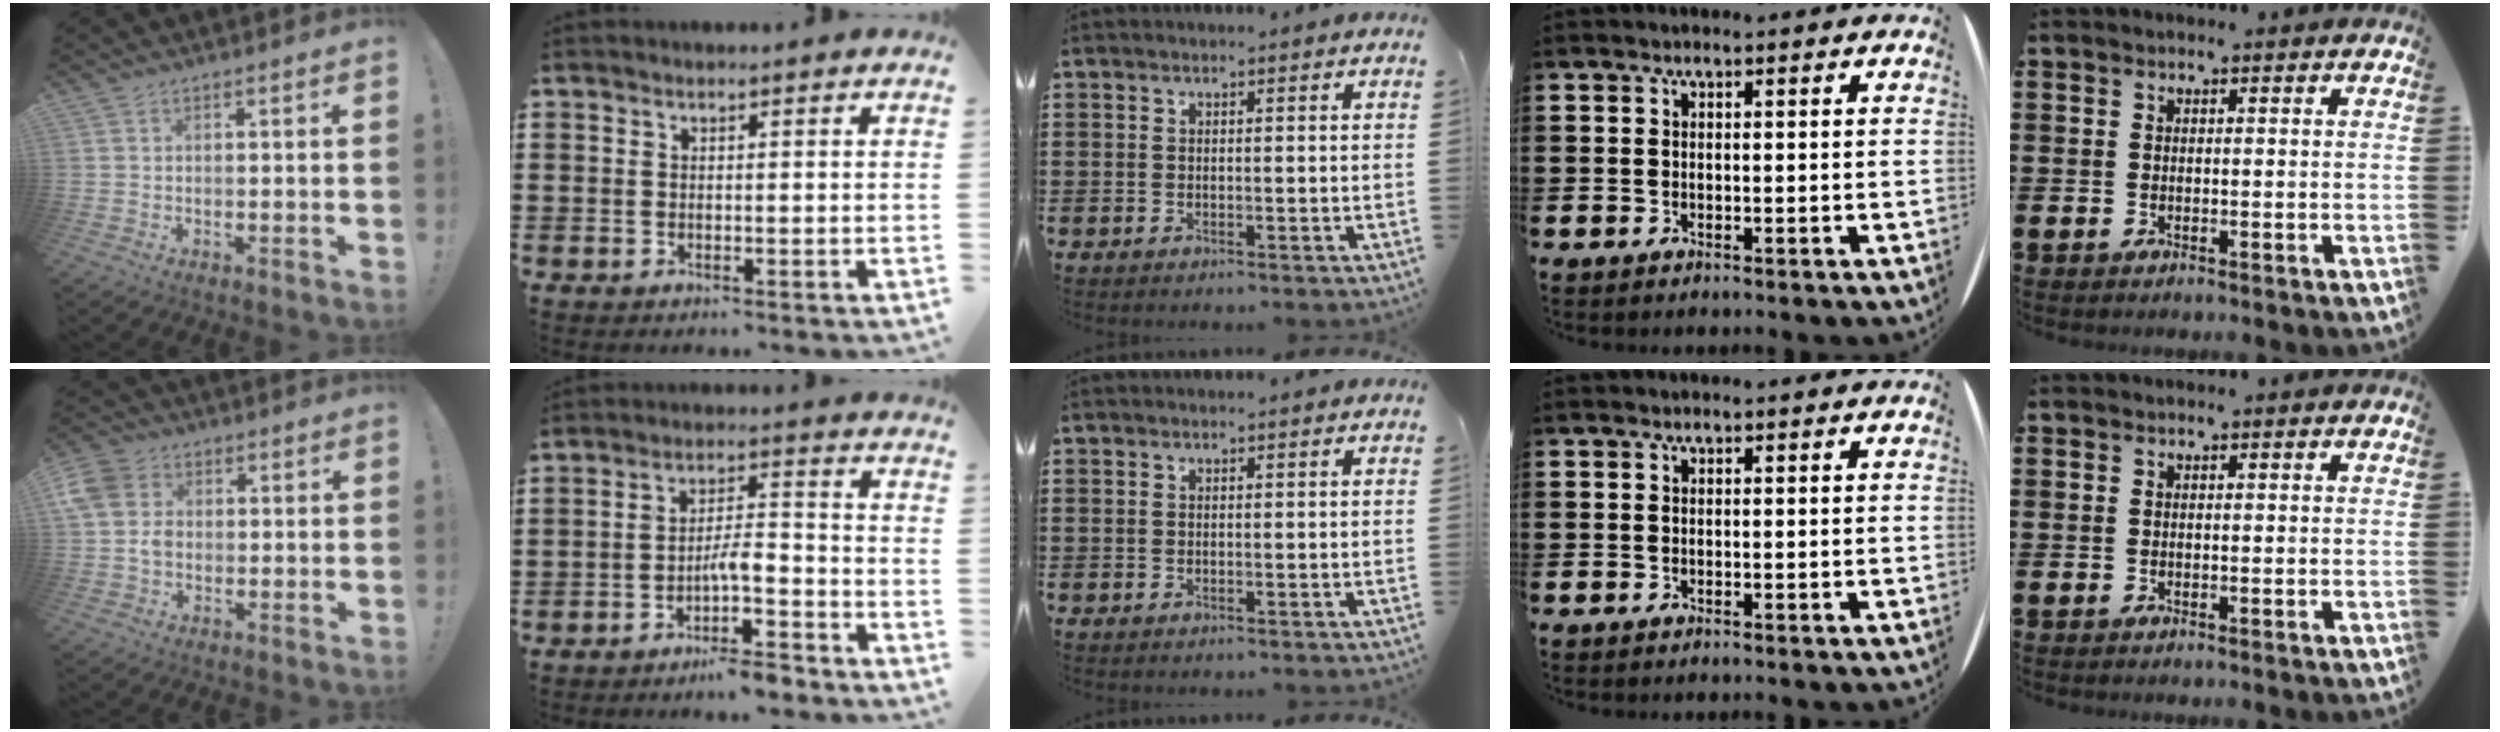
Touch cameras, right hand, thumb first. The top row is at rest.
{"thumb": {"total": 7.6, "force": [-0.3, 6.4, 4.0], "torque": [-0.081, 0.004, -0.006]}, "index": {"total": 5.9, "force": [-3.8, 1.5, 4.2], "torque": [-0.081, 0.005, -0.075]}}